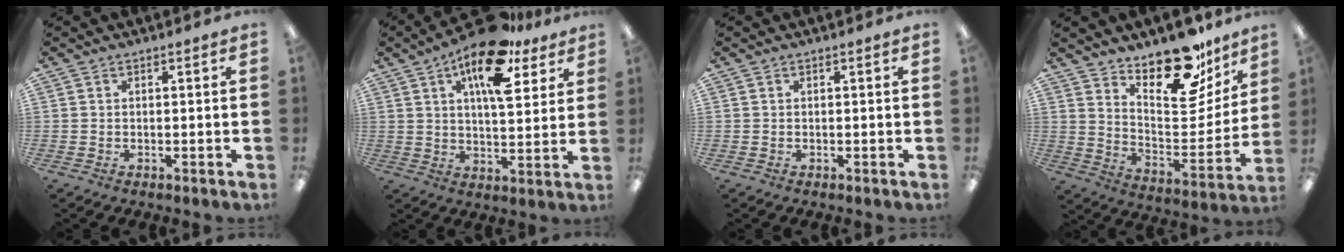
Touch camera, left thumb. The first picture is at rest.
{"total": 16.2, "force": [9.5, 6.6, 11.2], "torque": [-0.173, -0.038, 0.157]}
{"total": 0.0}
{"total": 20.3, "force": [16.2, 8.0, 9.2], "torque": [-0.117, -0.126, 0.276]}